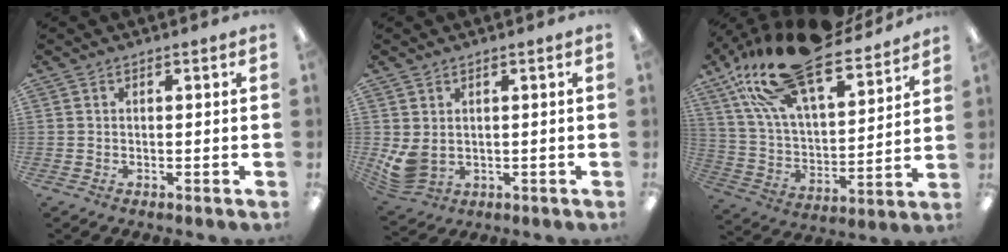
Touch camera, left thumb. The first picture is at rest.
{"total": 5.1, "force": [1.0, 3.5, 3.5], "torque": [-0.092, -0.008, 0.019]}
{"total": 24.7, "force": [19.1, 8.6, 13.0], "torque": [-0.231, -0.116, 0.330]}